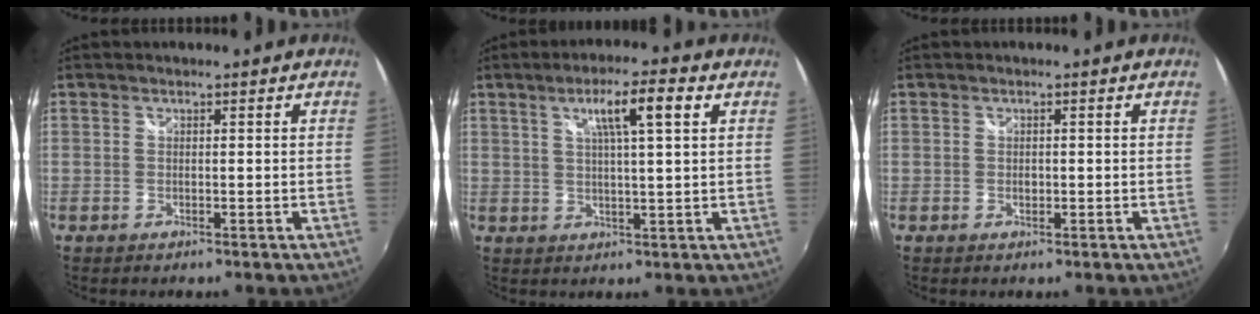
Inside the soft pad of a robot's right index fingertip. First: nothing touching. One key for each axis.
{"total": 7.6, "fx": 3.2, "fy": 0.5, "fz": 6.9, "tx": -0.115, "ty": 0.009, "tz": 0.052}
{"total": 0.8, "fx": -0.1, "fy": 0.7, "fz": 0.5, "tx": -0.009, "ty": 0.001, "tz": -0.001}